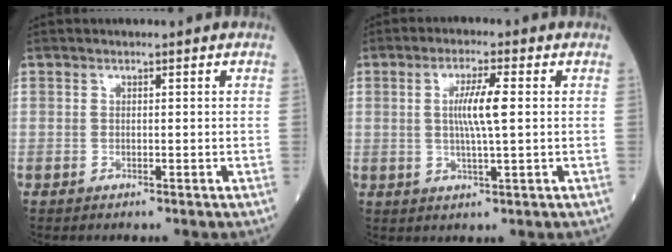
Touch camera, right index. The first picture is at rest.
{"total": 5.6, "force": [0.8, 0.0, 5.6], "torque": [-0.107, 0.001, 0.016]}